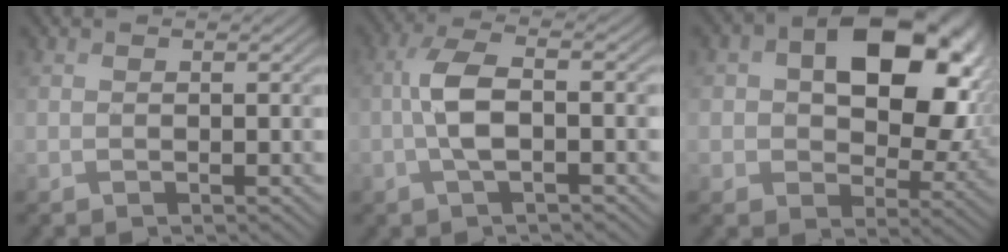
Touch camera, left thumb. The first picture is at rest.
{"total": 5.8, "force": [-0.8, 1.9, 5.4], "torque": [-0.117, 0.010, -0.023]}
{"total": 16.4, "force": [4.1, 11.2, 11.3], "torque": [-0.165, -0.011, 0.079]}